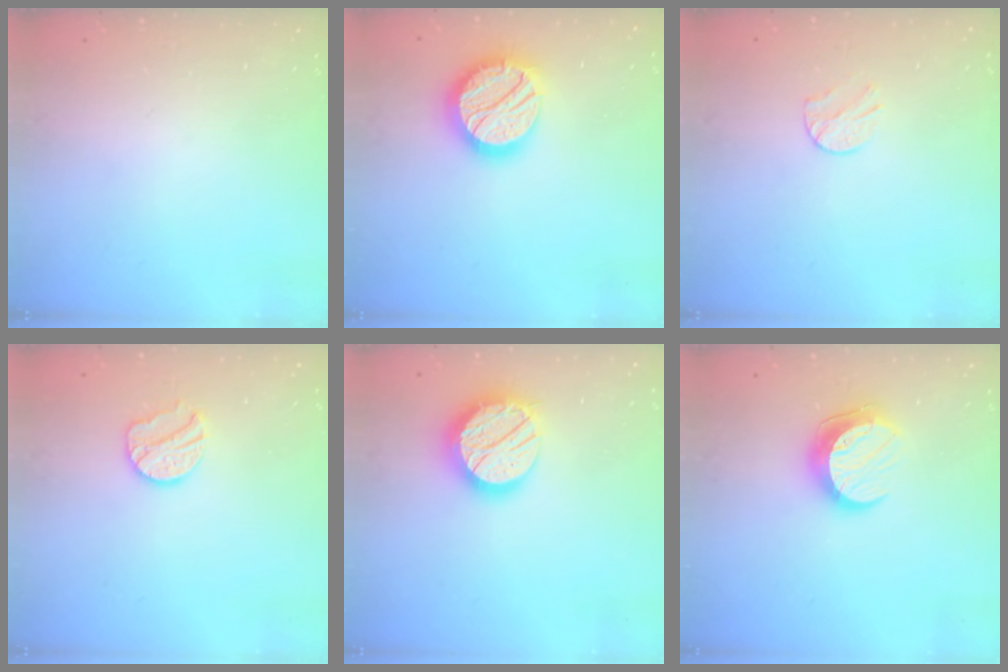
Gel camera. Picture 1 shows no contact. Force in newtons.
{"total": 18.0, "press": 18.0, "slide": 1.2}
{"total": 5.9, "press": 5.9, "slide": 0.6}
{"total": 10.4, "press": 10.3, "slide": 0.6}
{"total": 16.0, "press": 16.0, "slide": 0.8}
{"total": 10.7, "press": 10.7, "slide": 0.8}